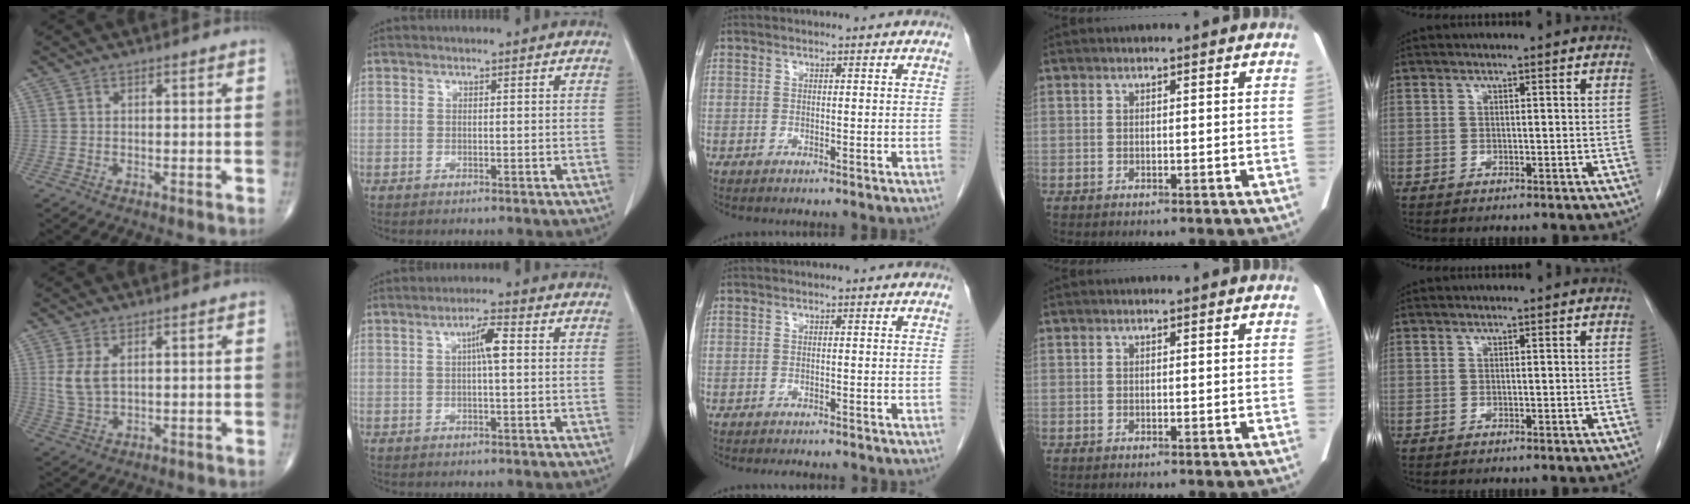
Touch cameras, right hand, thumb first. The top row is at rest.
{"thumb": {"total": 5.2, "force": [1.3, 2.8, 4.1], "torque": [-0.091, -0.004, 0.033]}, "index": {"total": 3.8, "force": [0.7, 0.4, 3.7], "torque": [-0.064, 0.008, 0.009]}, "middle": {"total": 3.9, "force": [-3.5, 0.9, 1.4], "torque": [-0.018, -0.005, -0.042]}}